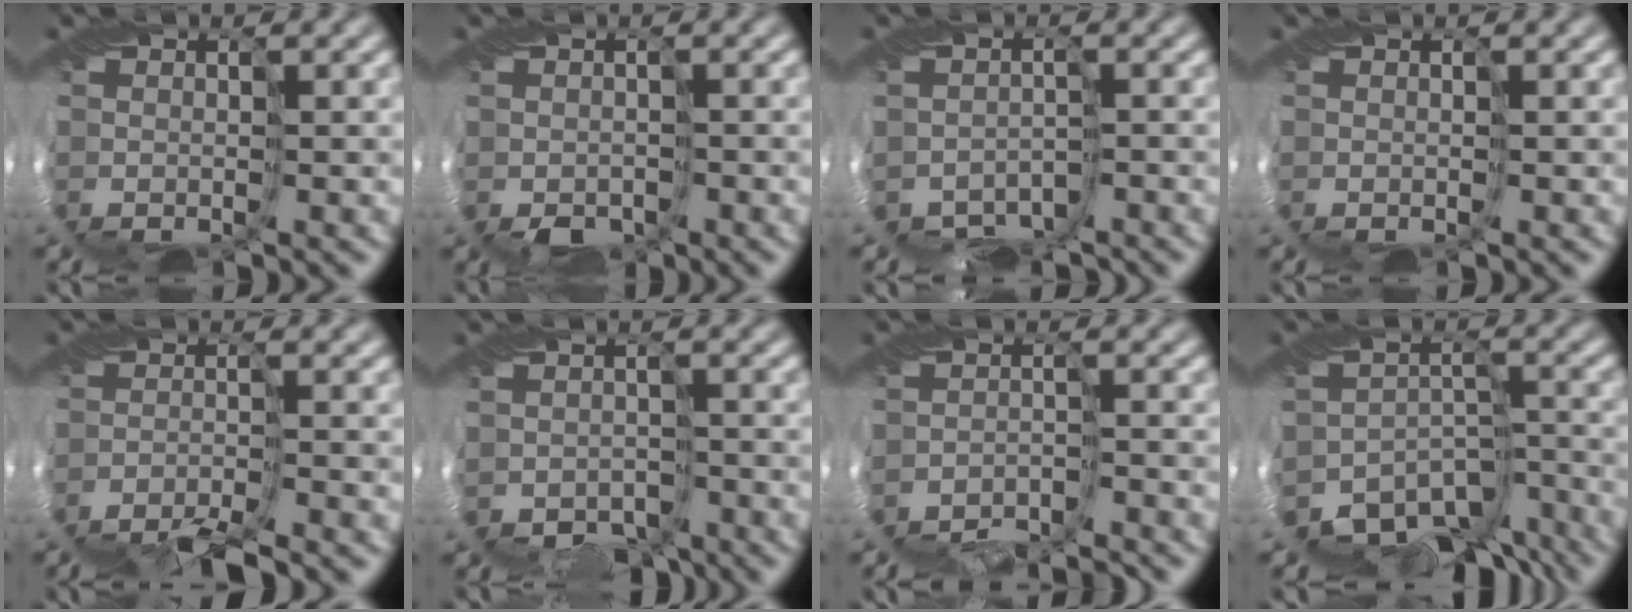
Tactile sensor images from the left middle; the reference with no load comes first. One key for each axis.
{"total": 2.1, "fx": -1.4, "fy": 1.5, "fz": 0.3, "tx": 0.000, "ty": -0.009, "tz": -0.020}
{"total": 3.5, "fx": -3.4, "fy": 0.9, "fz": -0.3, "tx": 0.007, "ty": -0.018, "tz": -0.064}
{"total": 0.0}
{"total": 4.9, "fx": -4.7, "fy": 0.1, "fz": 1.3, "tx": -0.015, "ty": -0.005, "tz": -0.100}
{"total": 3.9, "fx": -3.0, "fy": 2.4, "fz": 0.3, "tx": 0.005, "ty": -0.031, "tz": -0.045}
{"total": 5.3, "fx": -5.3, "fy": 0.1, "fz": -0.2, "tx": -0.005, "ty": -0.007, "tz": -0.095}
{"total": 11.2, "fx": -10.1, "fy": 4.3, "fz": 1.9, "tx": -0.013, "ty": -0.007, "tz": -0.147}